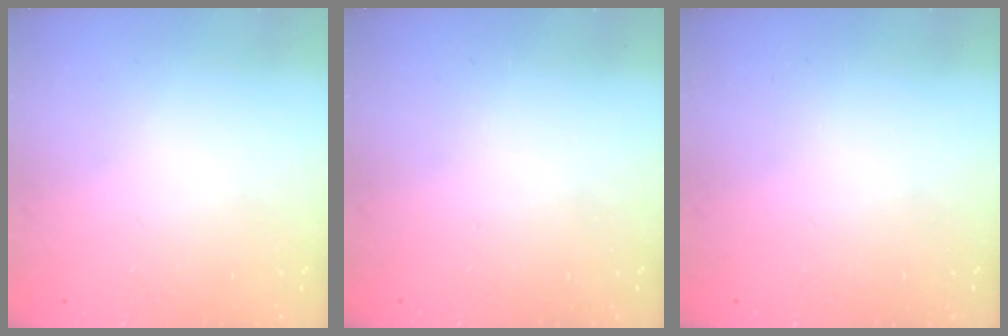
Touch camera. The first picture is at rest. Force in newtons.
{"total": 0.0}
{"total": 0.0}